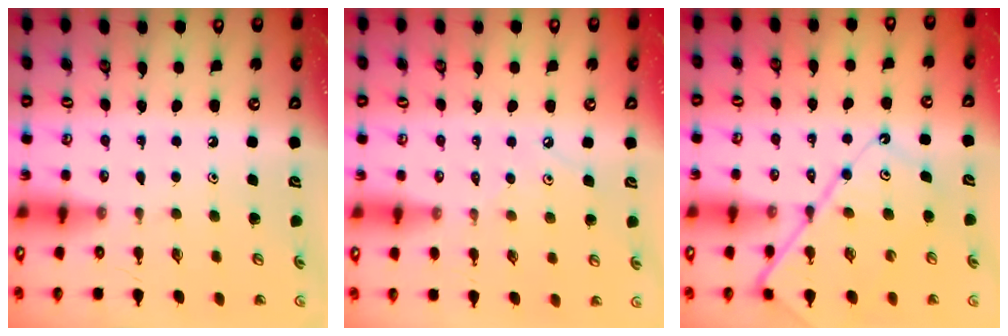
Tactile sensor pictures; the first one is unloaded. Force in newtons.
{"total": 3.8, "press": 3.8, "slide": 0.3}
{"total": 12.8, "press": 12.8, "slide": 1.6}